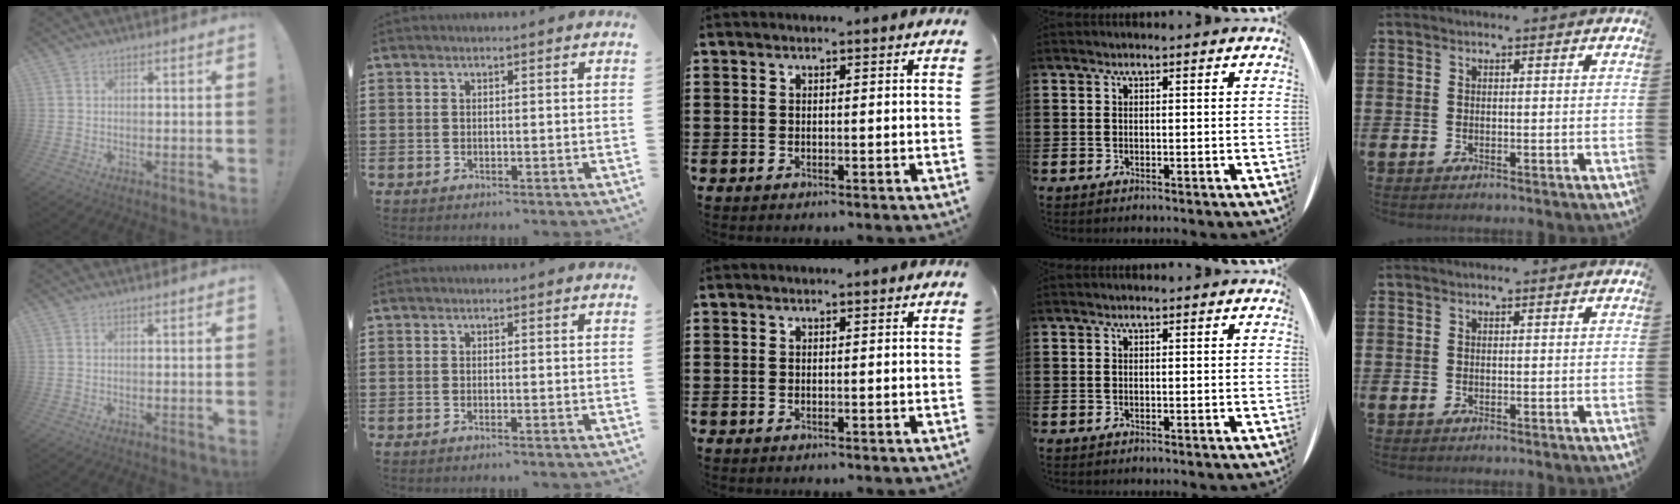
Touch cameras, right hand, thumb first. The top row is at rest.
{"index": {"total": 0.6, "force": [-0.5, -0.1, 0.3], "torque": [-0.006, -0.001, -0.010]}}